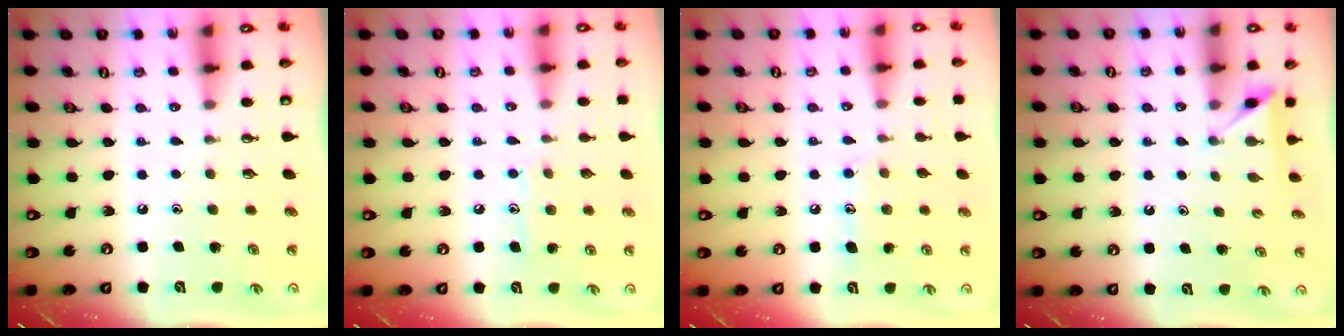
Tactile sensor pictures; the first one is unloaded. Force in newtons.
{"total": 8.3, "press": 8.2, "slide": 0.5}
{"total": 9.3, "press": 9.3, "slide": 0.7}
{"total": 2.5, "press": 2.5, "slide": 0.3}